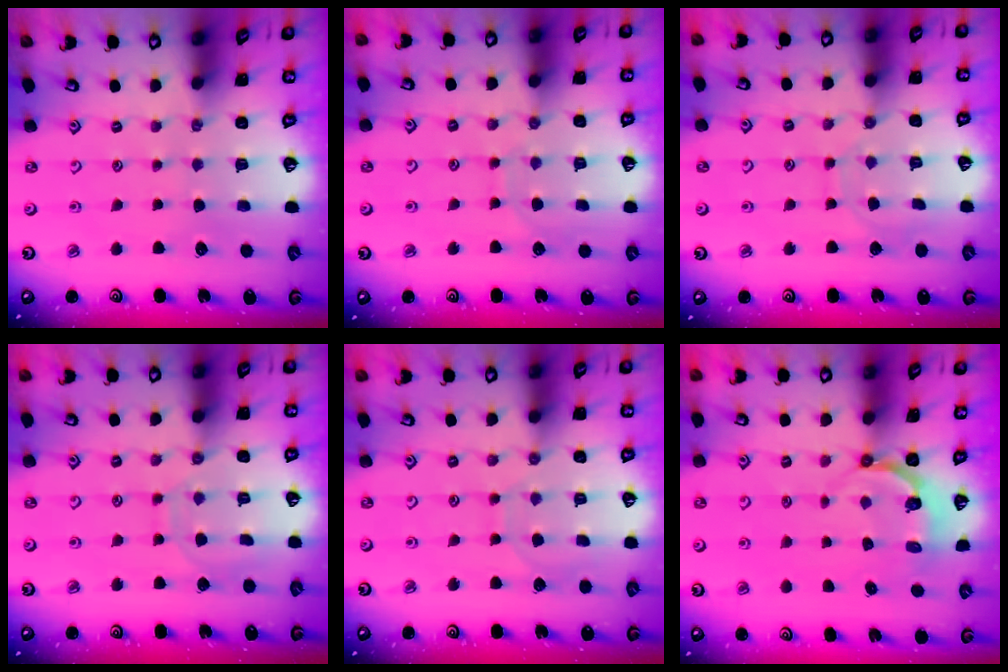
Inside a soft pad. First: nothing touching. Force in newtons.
{"total": 7.1, "press": 7.1, "slide": 0.2}
{"total": 8.5, "press": 8.4, "slide": 0.7}
{"total": 7.8, "press": 7.8, "slide": 0.9}
{"total": 5.6, "press": 5.6, "slide": 0.6}
{"total": 4.5, "press": 3.6, "slide": 2.6}